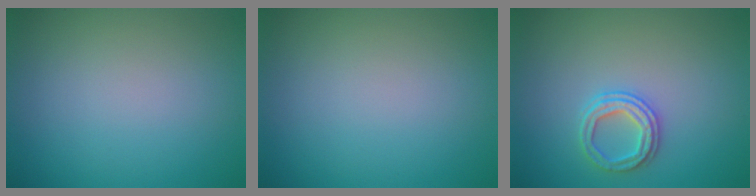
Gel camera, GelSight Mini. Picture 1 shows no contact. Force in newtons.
{"total": 0.0}
{"total": 2.5, "press": 2.4, "slide": 0.6}